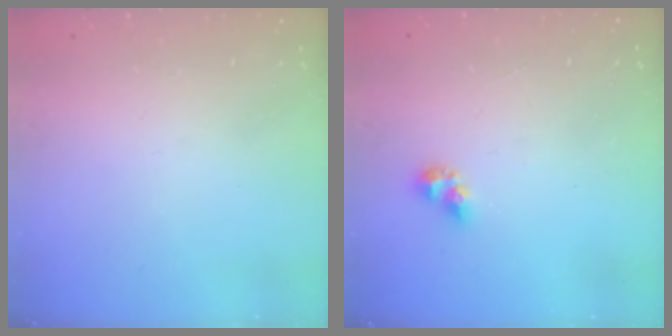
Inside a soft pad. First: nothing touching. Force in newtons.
{"total": 5.3, "press": 5.3, "slide": 0.3}